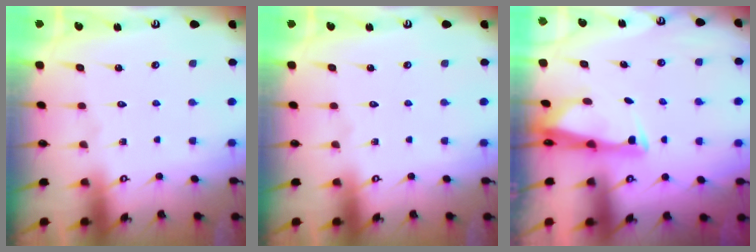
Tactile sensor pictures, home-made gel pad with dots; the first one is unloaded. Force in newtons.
{"total": 0.0}
{"total": 2.7, "press": 2.6, "slide": 0.8}